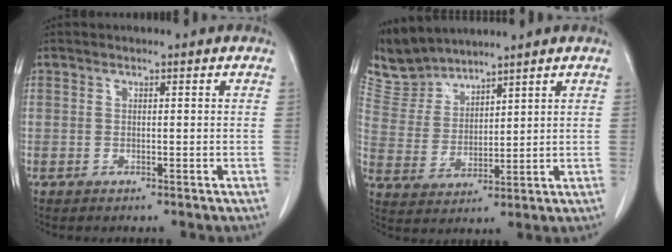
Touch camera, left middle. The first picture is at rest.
{"total": 6.4, "force": [6.3, 1.1, -0.2], "torque": [-0.008, 0.007, 0.144]}